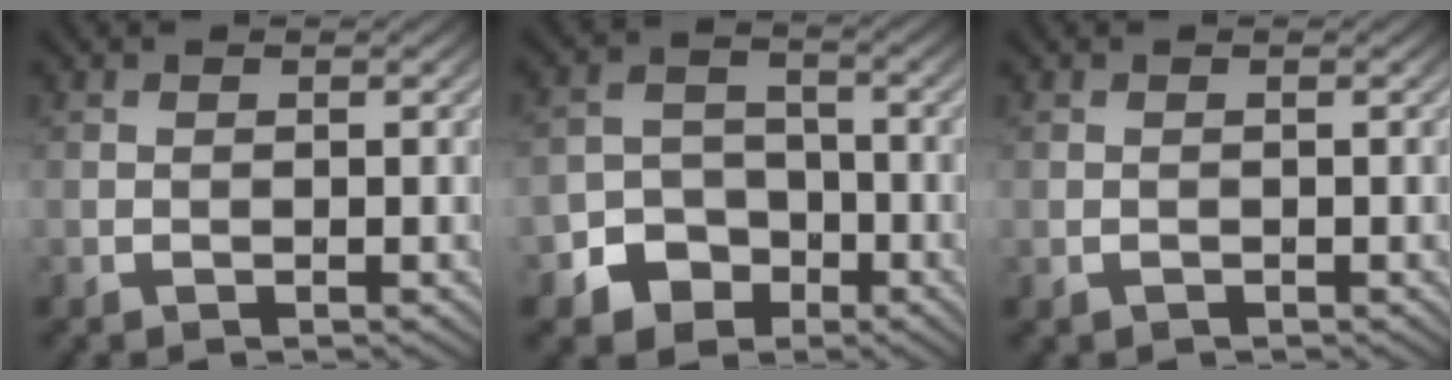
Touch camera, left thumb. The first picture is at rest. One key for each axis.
{"total": 4.9, "fx": -2.7, "fy": 3.9, "fz": 1.3, "tx": -0.020, "ty": 0.001, "tz": -0.061}
{"total": 0.0}